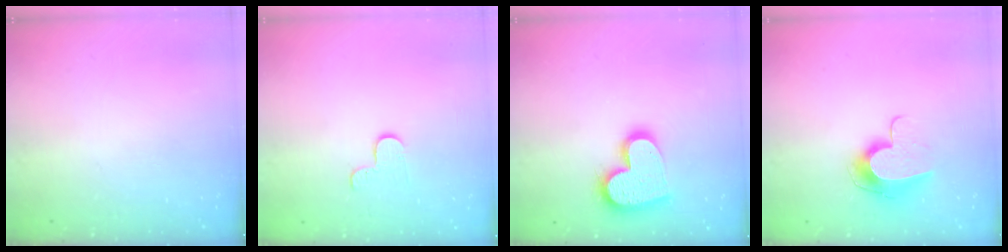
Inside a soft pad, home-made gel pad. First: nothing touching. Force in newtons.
{"total": 3.8, "press": 3.8, "slide": 0.4}
{"total": 16.9, "press": 16.9, "slide": 1.5}
{"total": 9.9, "press": 9.9, "slide": 0.4}